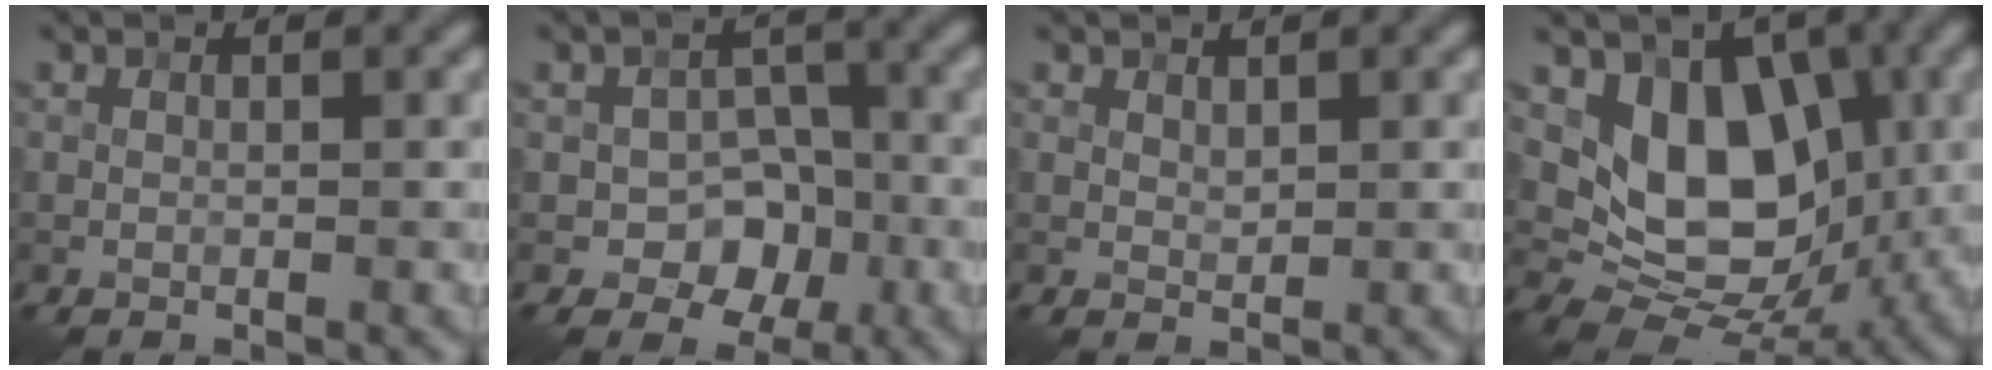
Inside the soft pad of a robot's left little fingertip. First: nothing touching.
{"total": 5.0, "force": [-1.6, 3.8, 2.8], "torque": [-0.027, -0.001, -0.029]}
{"total": 0.7, "force": [0.5, 0.4, 0.3], "torque": [-0.009, -0.001, 0.012]}
{"total": 9.3, "force": [1.9, 6.4, 6.5], "torque": [-0.103, -0.016, 0.029]}